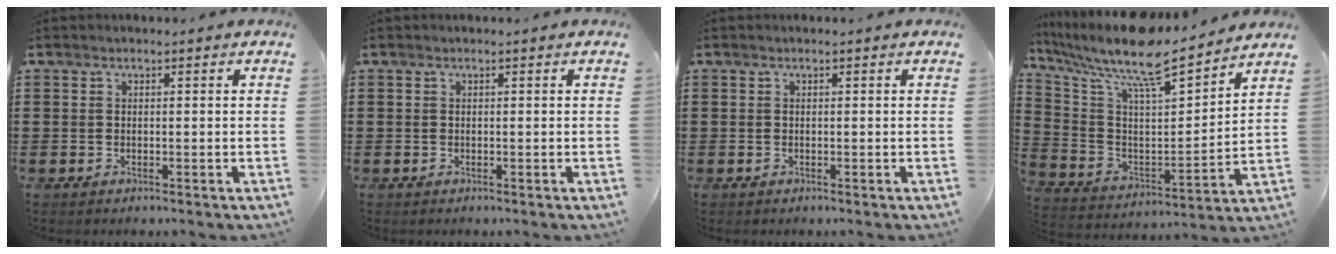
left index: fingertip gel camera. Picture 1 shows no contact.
{"total": 0.0}
{"total": 0.0}
{"total": 10.6, "force": [9.0, 1.3, 5.4], "torque": [-0.135, -0.070, 0.146]}